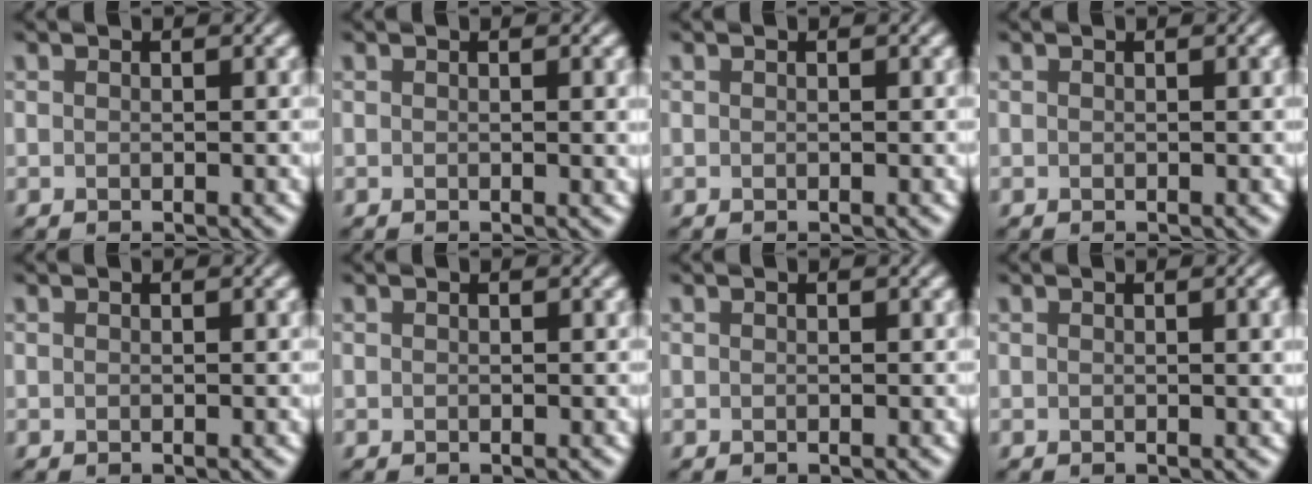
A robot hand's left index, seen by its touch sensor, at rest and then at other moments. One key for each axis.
{"total": 1.5, "fx": 0.2, "fy": 0.4, "fz": 1.4, "tx": -0.014, "ty": 0.001, "tz": 0.001}
{"total": 0.0}
{"total": 0.7, "fx": 0.1, "fy": 0.1, "fz": 0.7, "tx": -0.007, "ty": 0.003, "tz": 0.001}
{"total": 0.0}
{"total": 0.0}
{"total": 0.0}
{"total": 2.2, "fx": 0.3, "fy": 0.6, "fz": 2.0, "tx": -0.019, "ty": 0.003, "tz": 0.002}